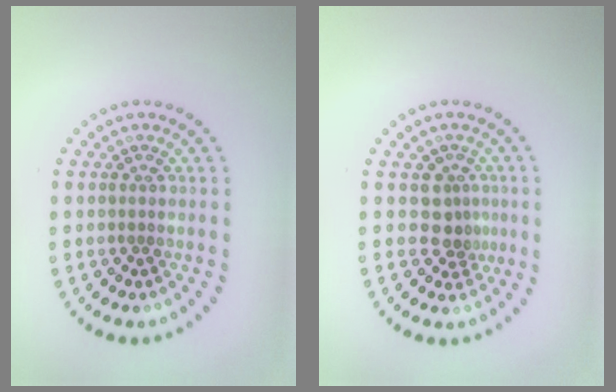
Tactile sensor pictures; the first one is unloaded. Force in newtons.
{"total": 2.4, "press": 1.8, "slide": 1.6}